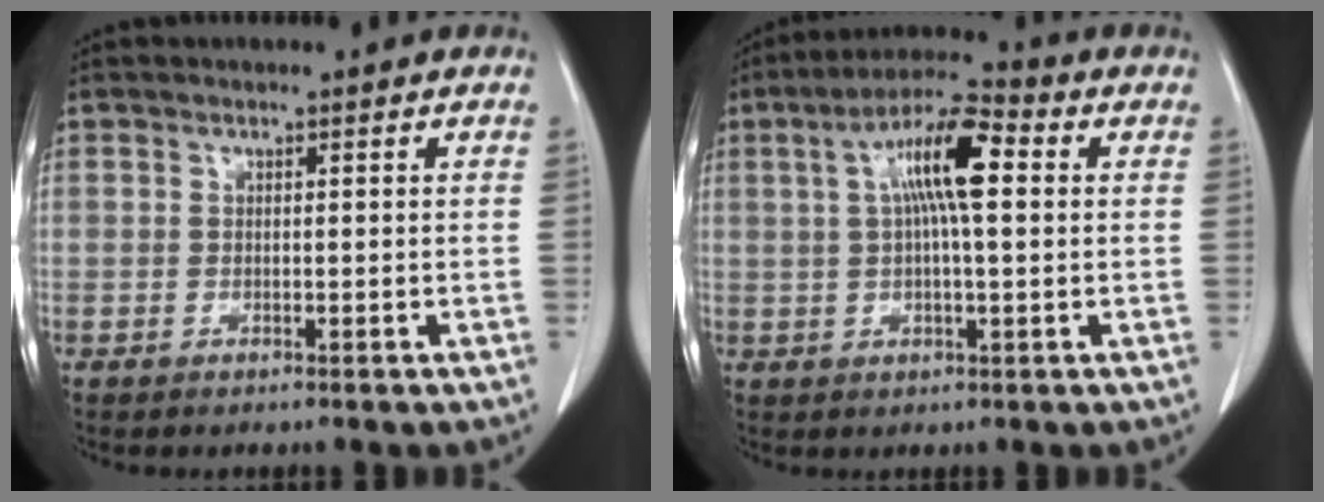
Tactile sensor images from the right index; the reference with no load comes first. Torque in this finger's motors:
{"motor_torque": [1.57, 0.36, 0.75, 0.19]}